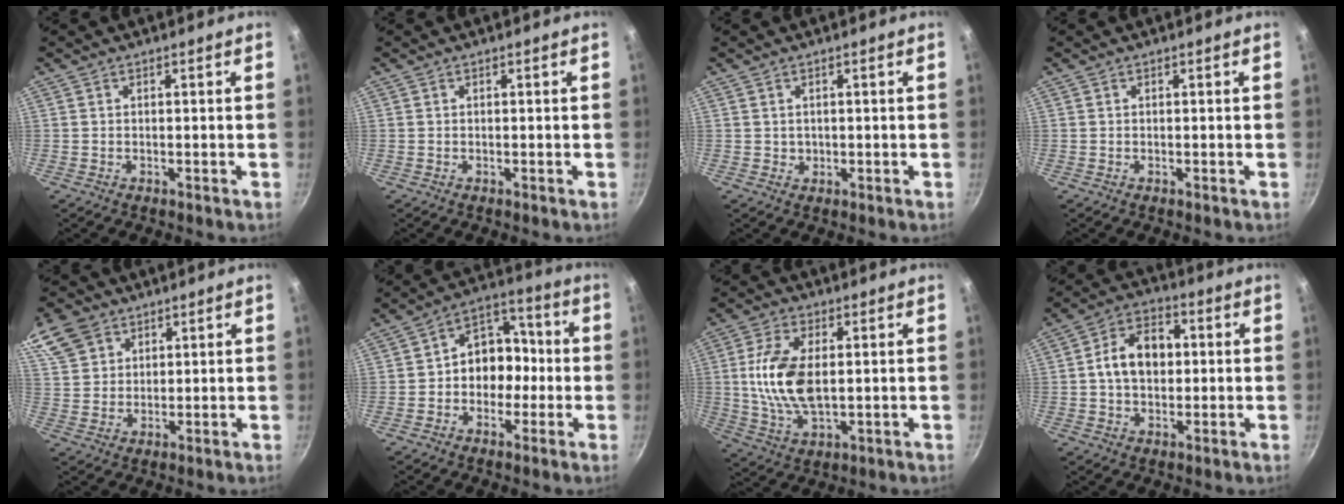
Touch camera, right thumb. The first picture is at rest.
{"total": 0.0}
{"total": 0.9, "force": [0.3, 0.8, 0.2], "torque": [0.002, -0.001, 0.005]}
{"total": 0.0}
{"total": 9.8, "force": [5.6, 7.1, 3.7], "torque": [-0.058, -0.006, 0.108]}
{"total": 10.6, "force": [-1.3, 8.6, 6.0], "torque": [-0.024, 0.045, -0.034]}
{"total": 12.5, "force": [1.1, 6.7, 10.5], "torque": [-0.204, -0.001, 0.023]}
{"total": 10.8, "force": [0.8, 7.6, 7.6], "torque": [-0.096, 0.021, 0.001]}